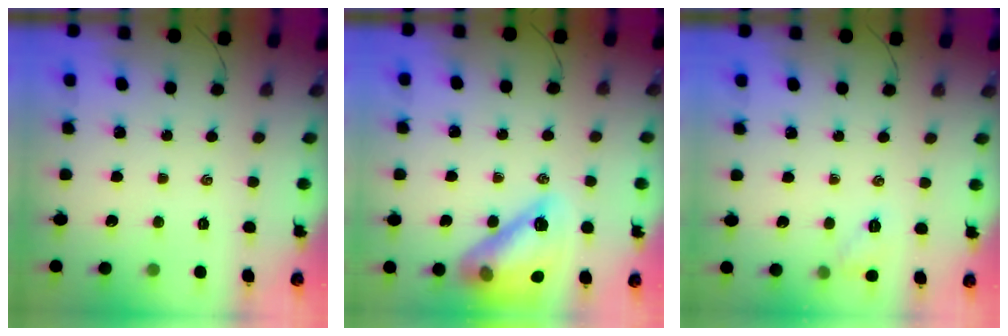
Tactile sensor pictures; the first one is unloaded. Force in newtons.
{"total": 17.6, "press": 17.5, "slide": 2.0}
{"total": 5.9, "press": 5.7, "slide": 1.3}